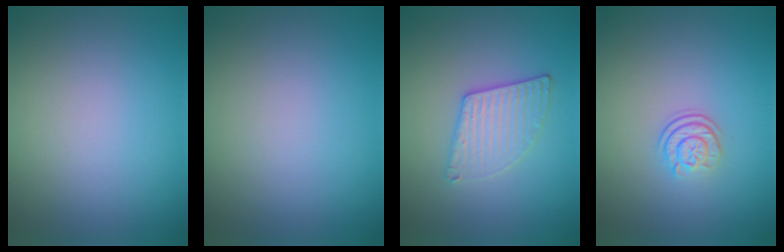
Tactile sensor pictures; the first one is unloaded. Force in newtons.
{"total": 0.0}
{"total": 3.3, "press": 3.1, "slide": 1.0}
{"total": 2.3, "press": 1.7, "slide": 1.6}